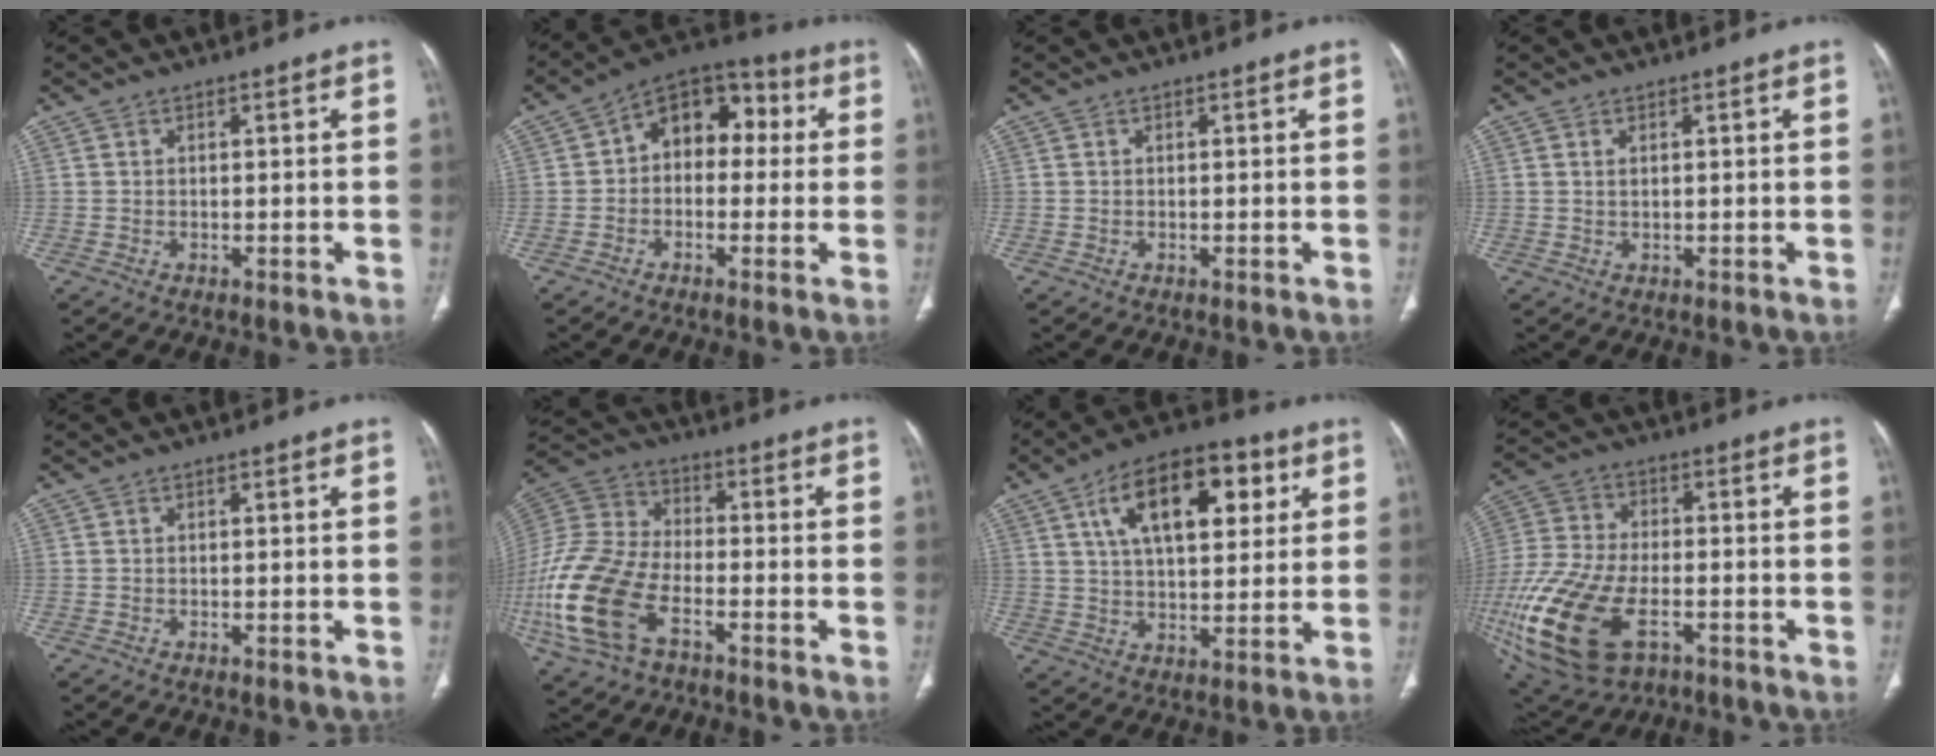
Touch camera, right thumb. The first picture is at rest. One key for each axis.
{"total": 11.5, "fx": 1.3, "fy": 8.0, "fz": 8.1, "tx": -0.073, "ty": 0.038, "tz": 0.001}
{"total": 0.0}
{"total": 0.9, "fx": 0.4, "fy": 0.3, "fz": 0.7, "tx": -0.017, "ty": 0.004, "tz": 0.011}
{"total": 0.0}
{"total": 19.6, "fx": -7.9, "fy": 10.8, "fz": 14.3, "tx": -0.336, "ty": 0.022, "tz": -0.151}
{"total": 17.5, "fx": 6.6, "fy": 8.7, "fz": 13.6, "tx": -0.184, "ty": -0.003, "tz": 0.105}
{"total": 23.5, "fx": -8.9, "fy": 12.9, "fz": 17.6, "tx": -0.440, "ty": -0.012, "tz": -0.153}